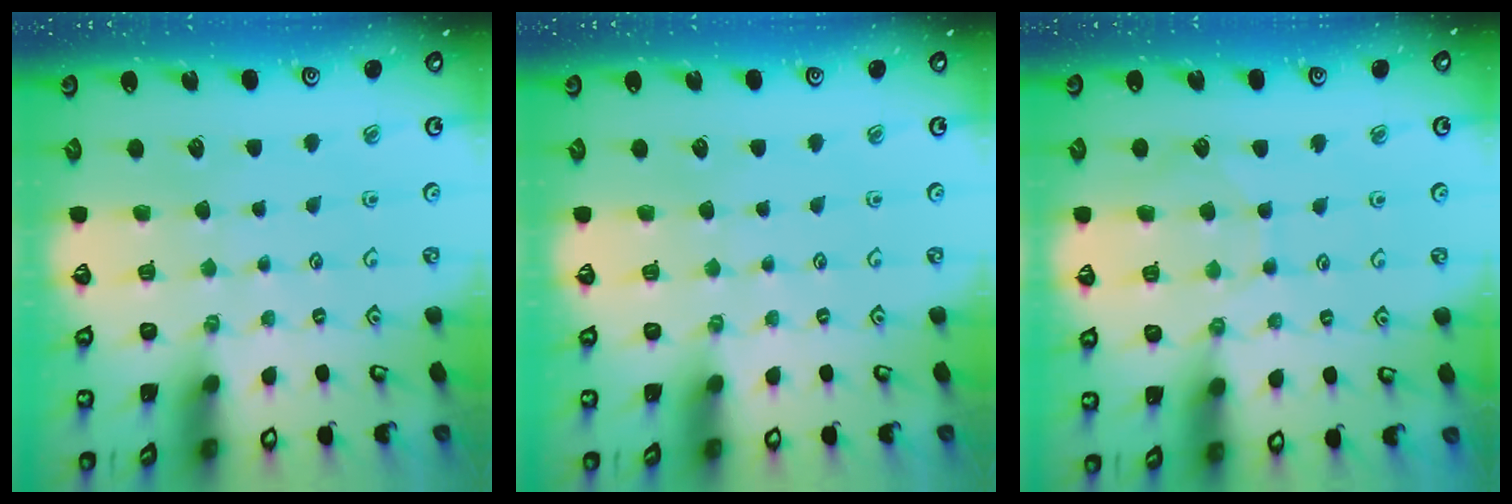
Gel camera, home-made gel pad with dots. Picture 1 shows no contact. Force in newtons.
{"total": 0.0}
{"total": 6.2, "press": 6.2, "slide": 0.6}